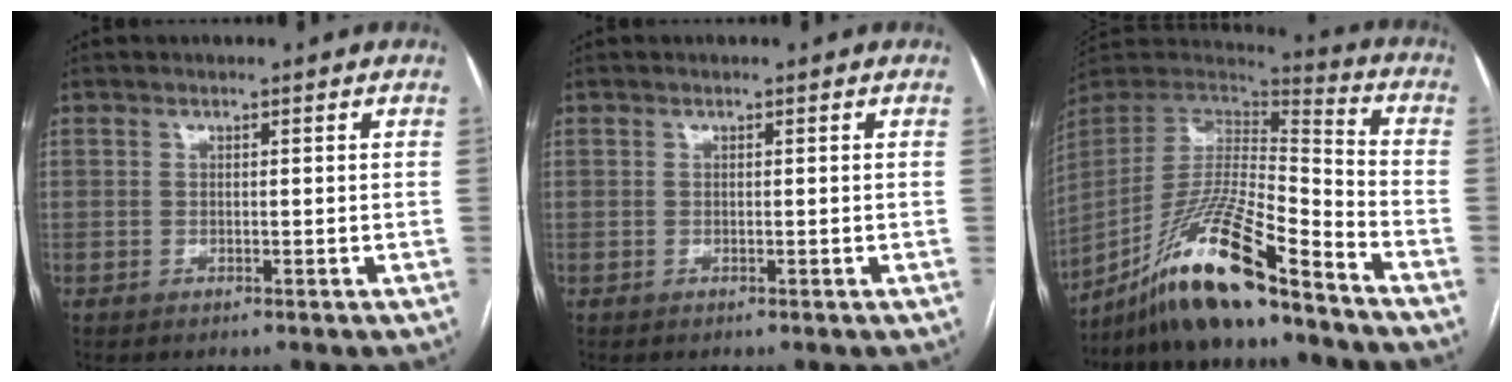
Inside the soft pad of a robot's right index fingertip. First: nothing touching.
{"total": 0.0}
{"total": 18.4, "force": [-14.0, 1.5, 12.0], "torque": [-0.250, -0.010, -0.260]}